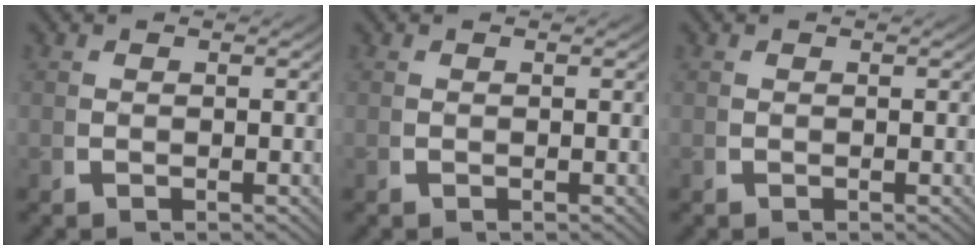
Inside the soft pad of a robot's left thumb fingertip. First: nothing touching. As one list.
[{"total": 0.0}, {"total": 0.0}]